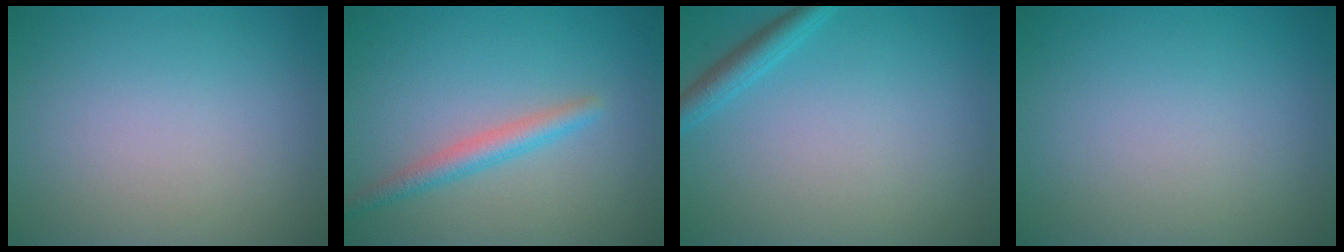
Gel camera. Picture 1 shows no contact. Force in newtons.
{"total": 2.4, "press": 2.4, "slide": 0.1}
{"total": 2.0, "press": 2.0, "slide": 0.2}
{"total": 0.0}